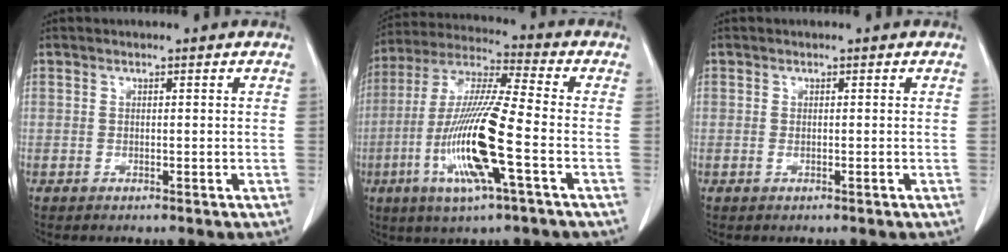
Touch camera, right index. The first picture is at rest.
{"total": 15.9, "force": [-4.6, 0.7, 15.2], "torque": [-0.313, -0.013, -0.090]}
{"total": 0.7, "force": [-0.2, 0.1, 0.7], "torque": [-0.013, -0.001, 0.001]}